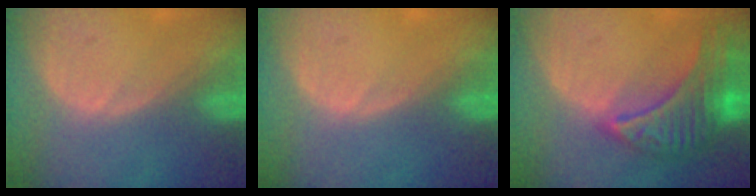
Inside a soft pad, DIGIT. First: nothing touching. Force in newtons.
{"total": 0.0}
{"total": 9.9, "press": 9.9, "slide": 0.6}